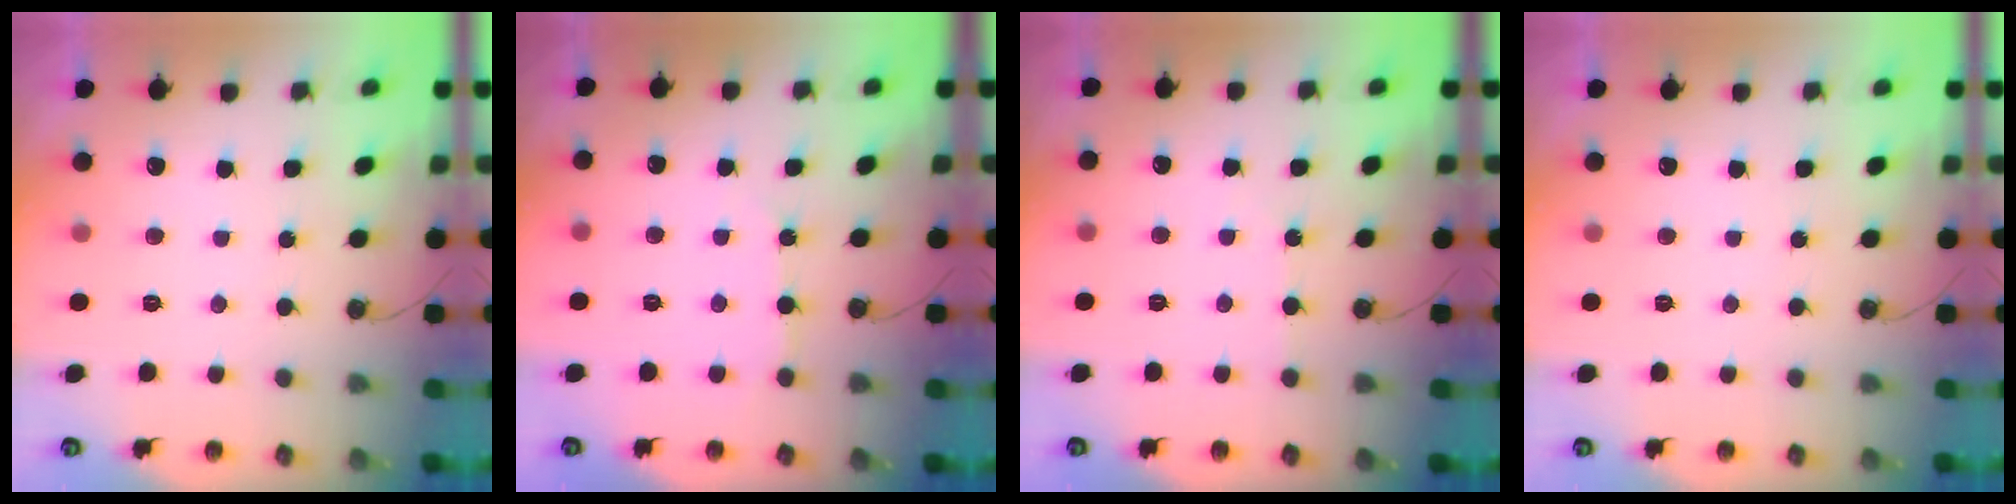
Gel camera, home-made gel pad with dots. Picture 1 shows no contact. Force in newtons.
{"total": 4.1, "press": 4.0, "slide": 0.3}
{"total": 1.6, "press": 1.5, "slide": 0.3}
{"total": 0.0}